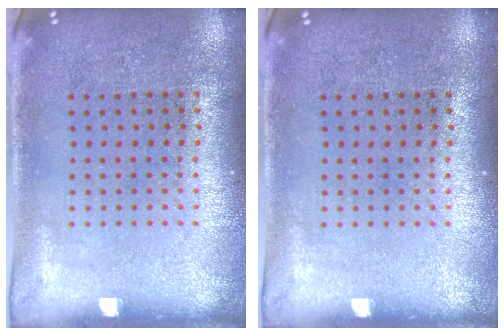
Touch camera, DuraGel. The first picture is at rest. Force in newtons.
{"total": 0.0}